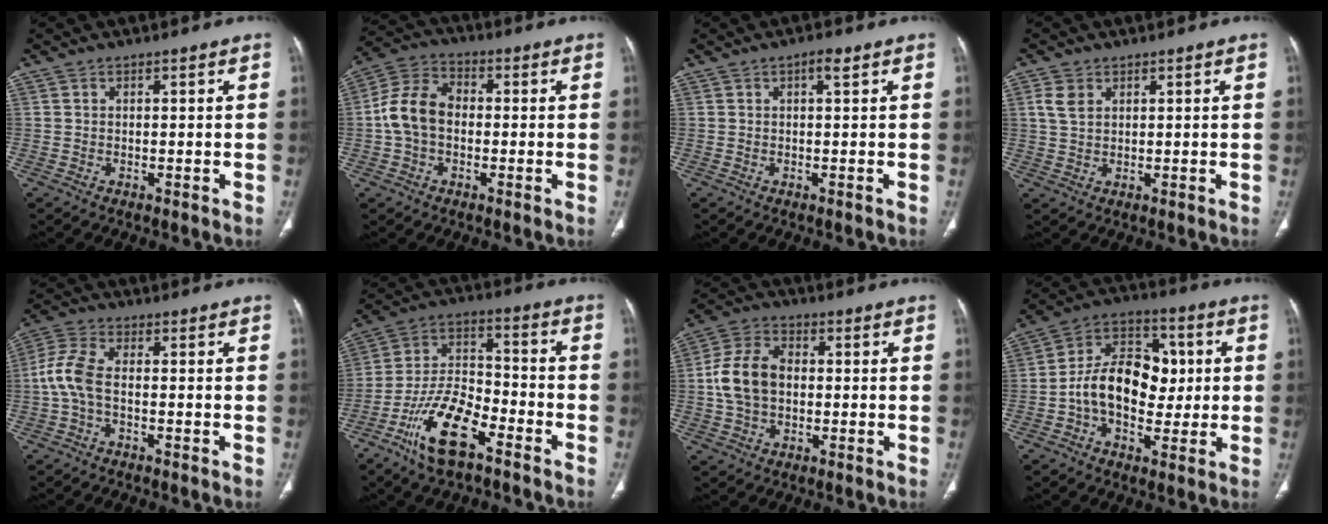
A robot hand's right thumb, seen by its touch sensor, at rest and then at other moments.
{"total": 9.5, "force": [-0.7, 6.8, 6.6], "torque": [-0.124, 0.031, -0.023]}
{"total": 1.6, "force": [0.5, 0.2, 1.5], "torque": [-0.029, 0.002, 0.005]}
{"total": 3.6, "force": [1.5, 2.5, 2.0], "torque": [-0.043, 0.002, 0.035]}
{"total": 6.3, "force": [-1.1, 3.0, 5.5], "torque": [-0.137, 0.019, -0.027]}
{"total": 14.5, "force": [-8.5, 5.8, 10.2], "torque": [-0.193, 0.055, -0.162]}
{"total": 10.5, "force": [-0.1, 7.3, 7.6], "torque": [-0.143, 0.023, -0.006]}
{"total": 15.5, "force": [-0.3, 10.5, 11.4], "torque": [-0.157, 0.033, -0.009]}